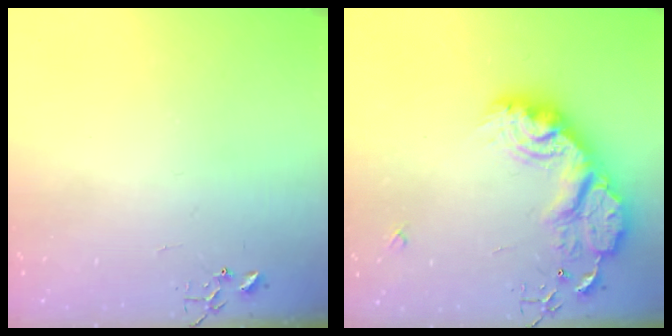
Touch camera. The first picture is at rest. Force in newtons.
{"total": 22.6, "press": 22.5, "slide": 1.9}